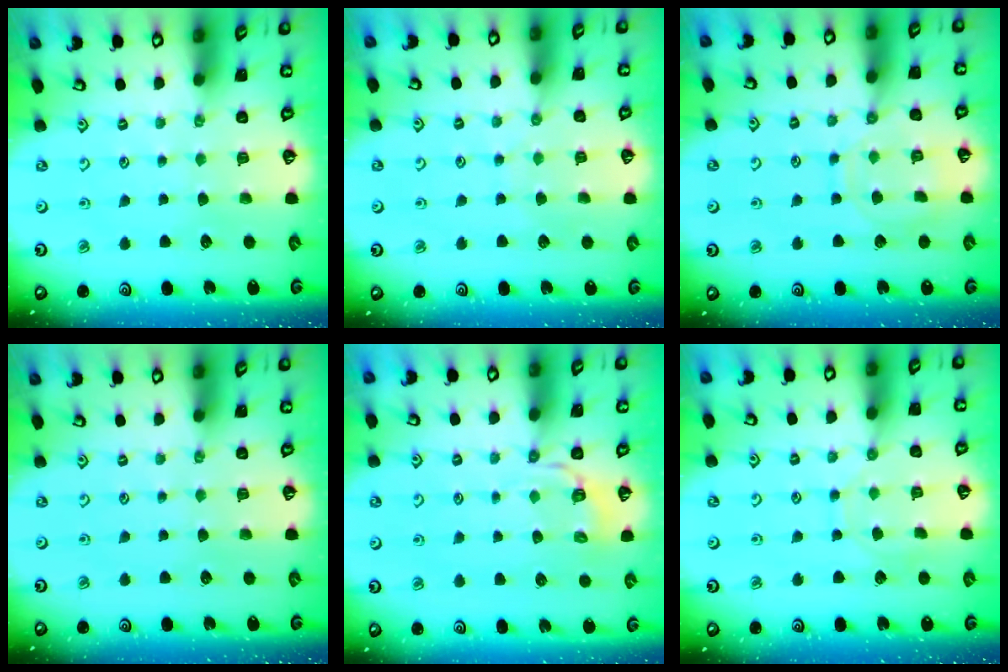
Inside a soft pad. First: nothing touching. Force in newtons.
{"total": 4.7, "press": 4.7, "slide": 0.4}
{"total": 11.1, "press": 11.0, "slide": 0.7}
{"total": 0.0}
{"total": 3.4, "press": 2.9, "slide": 1.8}
{"total": 8.3, "press": 8.3, "slide": 0.6}